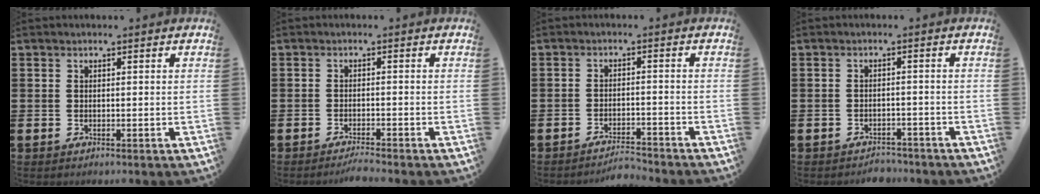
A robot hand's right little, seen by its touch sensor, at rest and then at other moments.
{"total": 1.5, "force": [-1.4, -0.2, 0.5], "torque": [-0.008, 0.001, -0.026]}
{"total": 2.6, "force": [-2.6, 0.0, 0.3], "torque": [-0.009, 0.004, -0.053]}
{"total": 1.9, "force": [-1.8, 0.2, -0.2], "torque": [-0.004, 0.005, -0.042]}